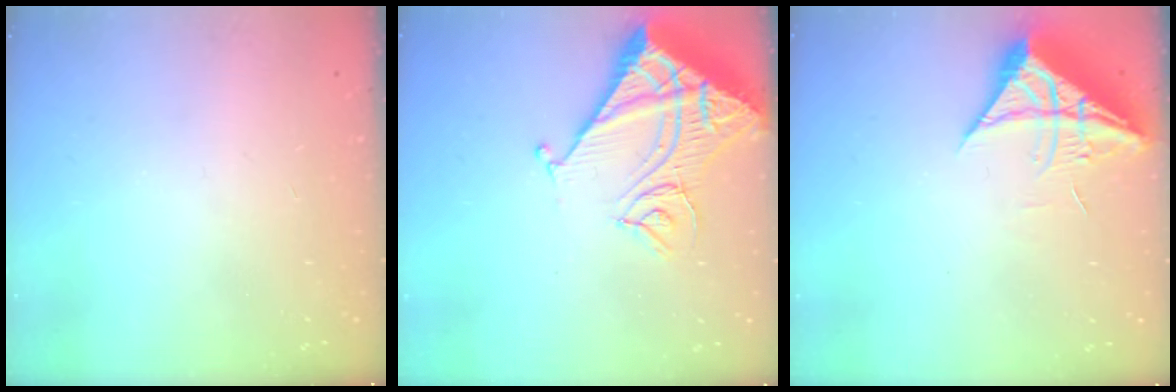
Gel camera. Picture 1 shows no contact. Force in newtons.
{"total": 14.7, "press": 14.6, "slide": 1.6}
{"total": 9.4, "press": 9.3, "slide": 1.0}